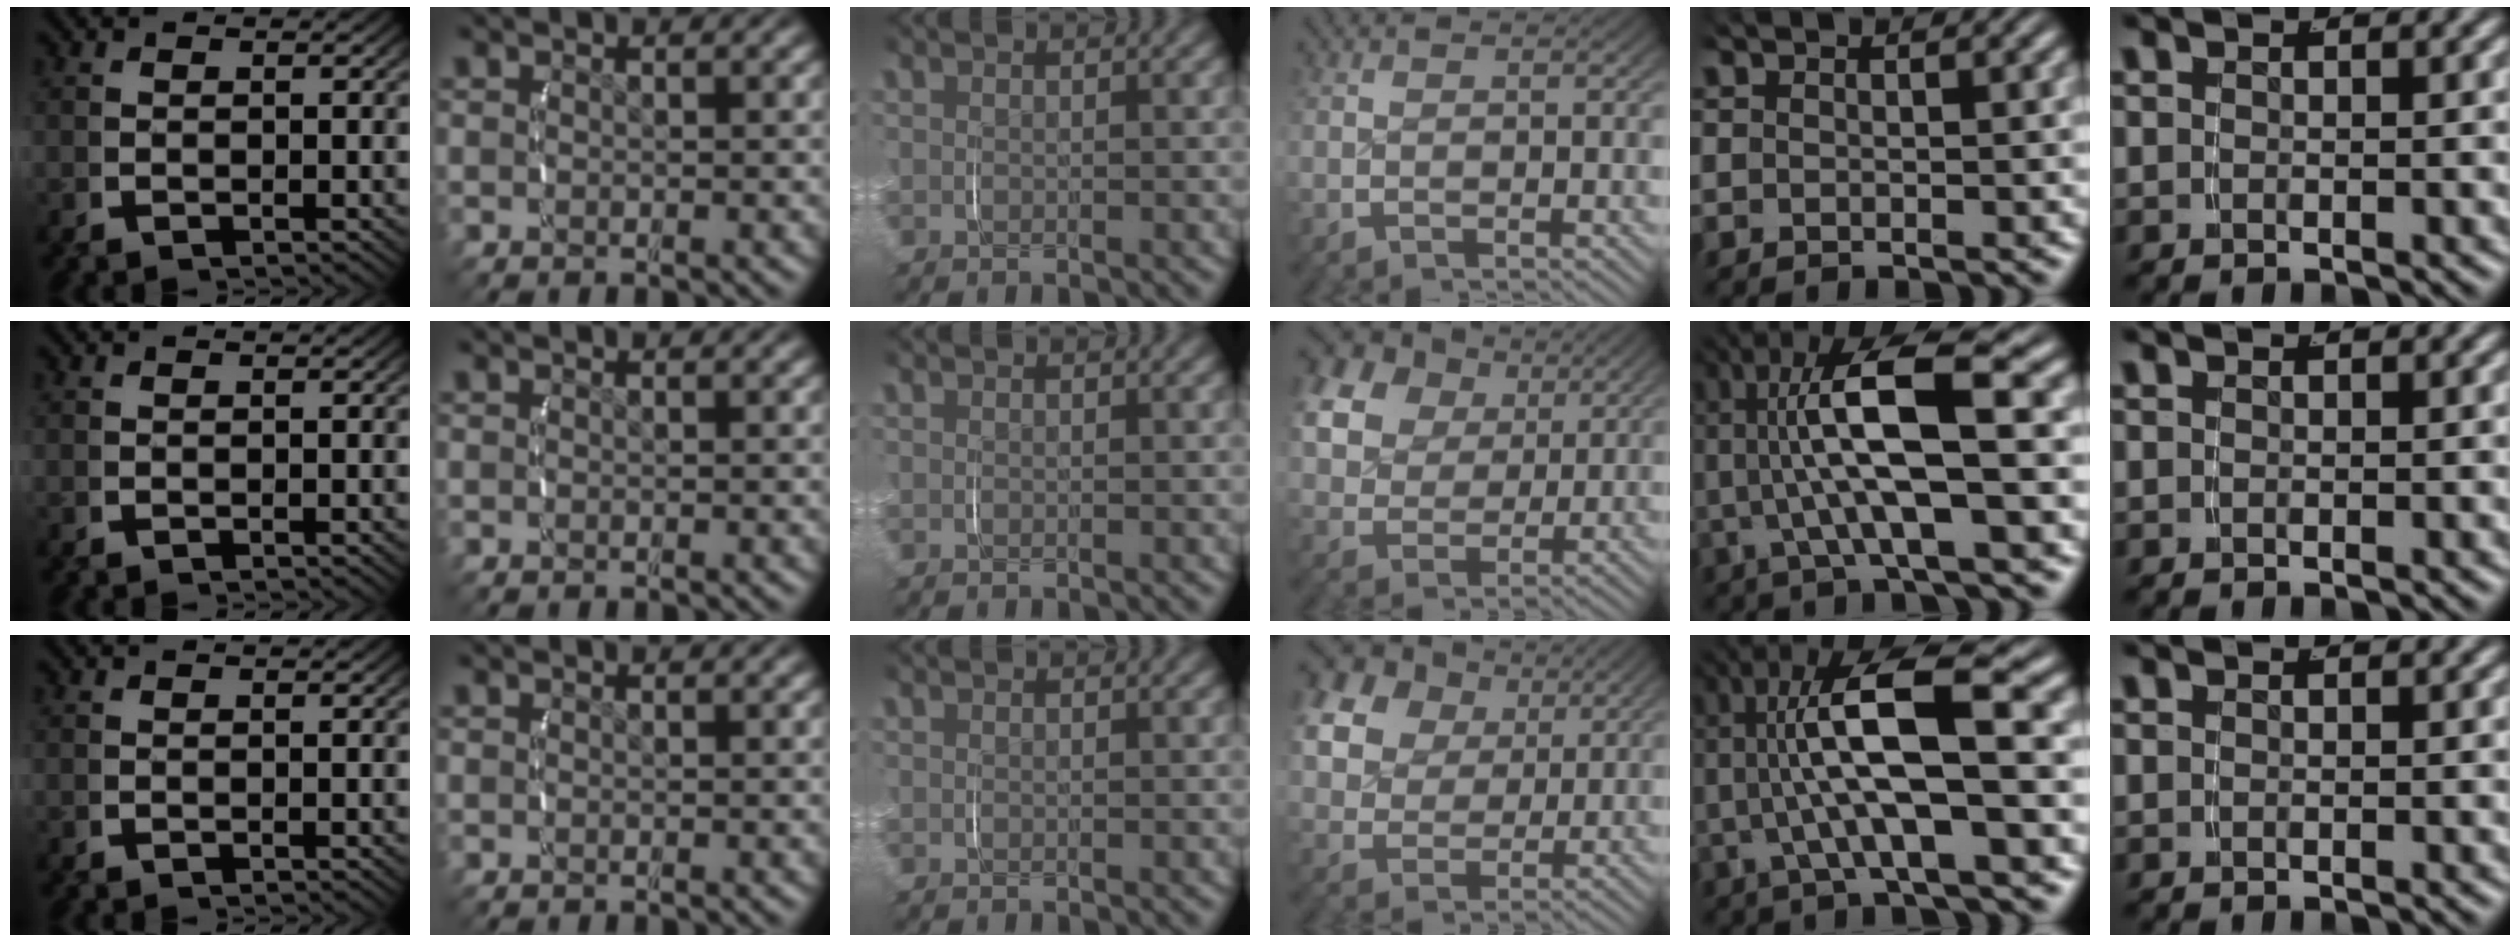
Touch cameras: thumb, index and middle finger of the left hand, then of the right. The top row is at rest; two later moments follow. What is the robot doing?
{"motion": "grasp_and_lifting", "object": "velcro strap"}